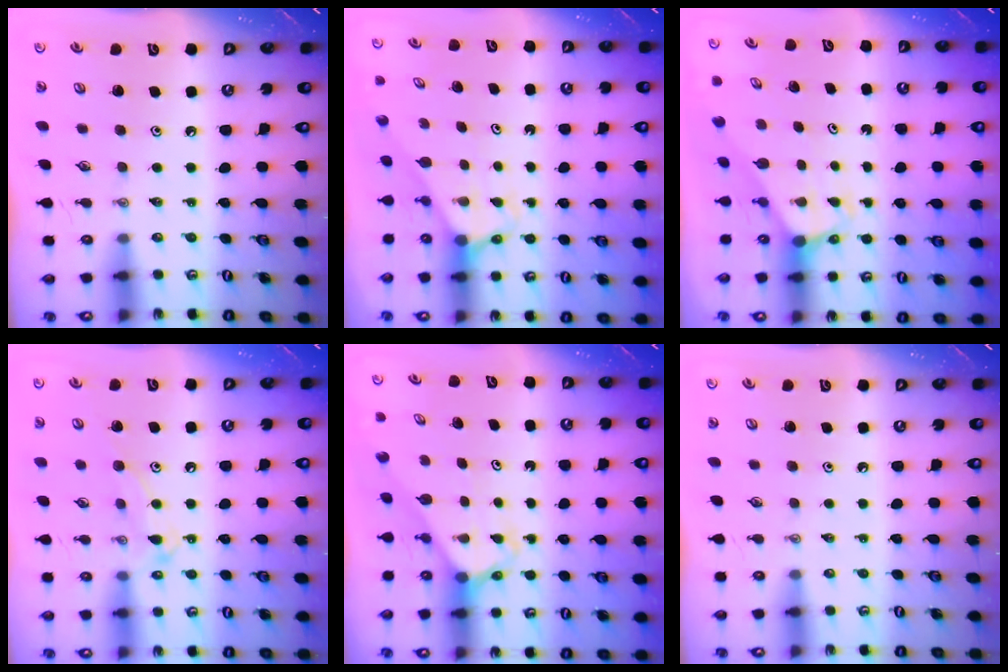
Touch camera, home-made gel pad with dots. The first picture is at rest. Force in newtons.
{"total": 2.5, "press": 2.4, "slide": 0.2}
{"total": 3.1, "press": 3.1, "slide": 0.0}
{"total": 11.0, "press": 11.0, "slide": 0.5}
{"total": 2.6, "press": 2.6, "slide": 0.2}
{"total": 0.0}